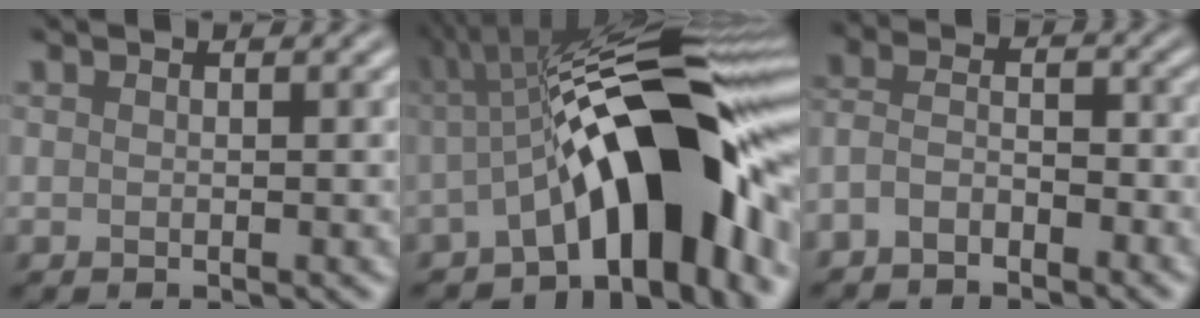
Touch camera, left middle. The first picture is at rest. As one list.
[{"total": 12.4, "force": [-3.1, 3.5, 11.5], "torque": [-0.168, 0.018, -0.033]}, {"total": 3.5, "force": [-3.5, -0.2, 0.0], "torque": [-0.031, -0.009, -0.042]}]